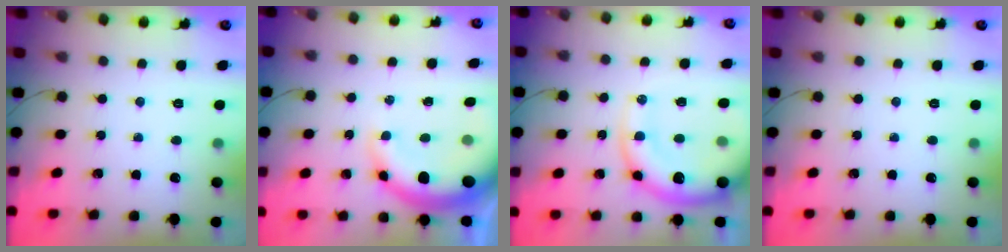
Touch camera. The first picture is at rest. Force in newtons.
{"total": 12.2, "press": 11.9, "slide": 2.5}
{"total": 17.2, "press": 16.8, "slide": 3.6}
{"total": 0.0}